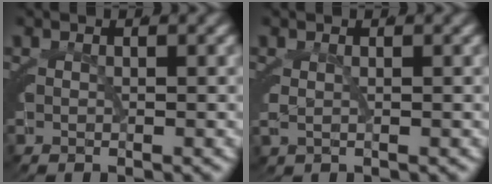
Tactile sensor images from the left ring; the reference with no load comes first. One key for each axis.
{"total": 0.8, "fx": 0.4, "fy": 0.0, "fz": 0.7, "tx": -0.023, "ty": -0.009, "tz": 0.015}